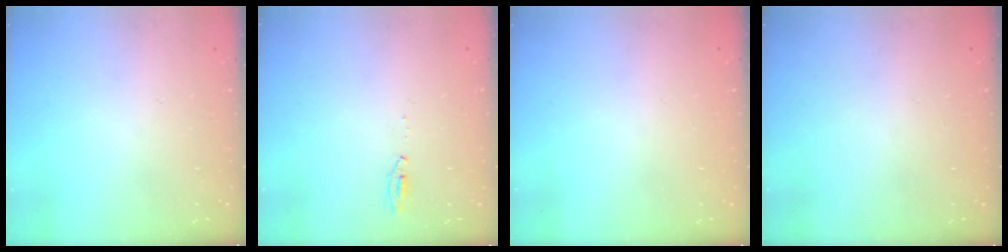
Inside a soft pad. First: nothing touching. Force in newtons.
{"total": 17.2, "press": 4.3, "slide": 16.7}
{"total": 0.0}
{"total": 0.0}